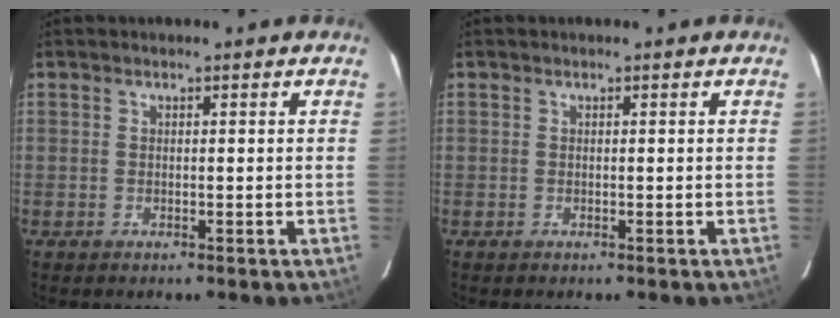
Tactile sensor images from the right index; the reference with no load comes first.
{"total": 0.0}